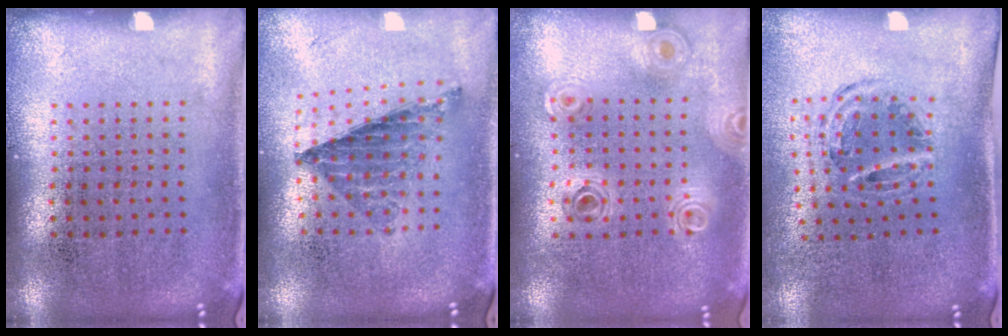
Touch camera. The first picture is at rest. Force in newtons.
{"total": 0.8, "press": 0.8, "slide": 0.0}
{"total": 0.9, "press": 0.9, "slide": 0.1}
{"total": 0.9, "press": 0.9, "slide": 0.2}